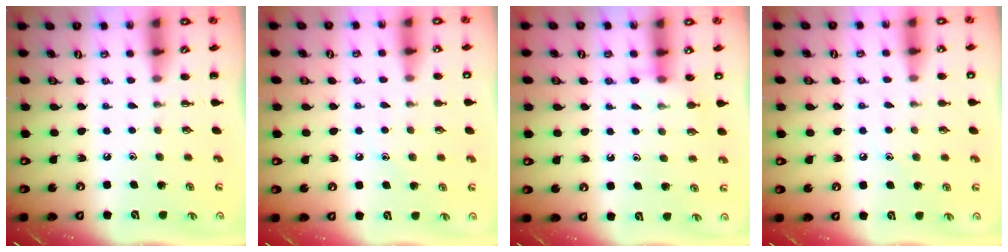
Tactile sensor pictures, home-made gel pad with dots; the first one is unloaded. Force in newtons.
{"total": 7.3, "press": 7.1, "slide": 1.8}
{"total": 7.5, "press": 7.4, "slide": 1.1}
{"total": 7.1, "press": 6.8, "slide": 1.9}